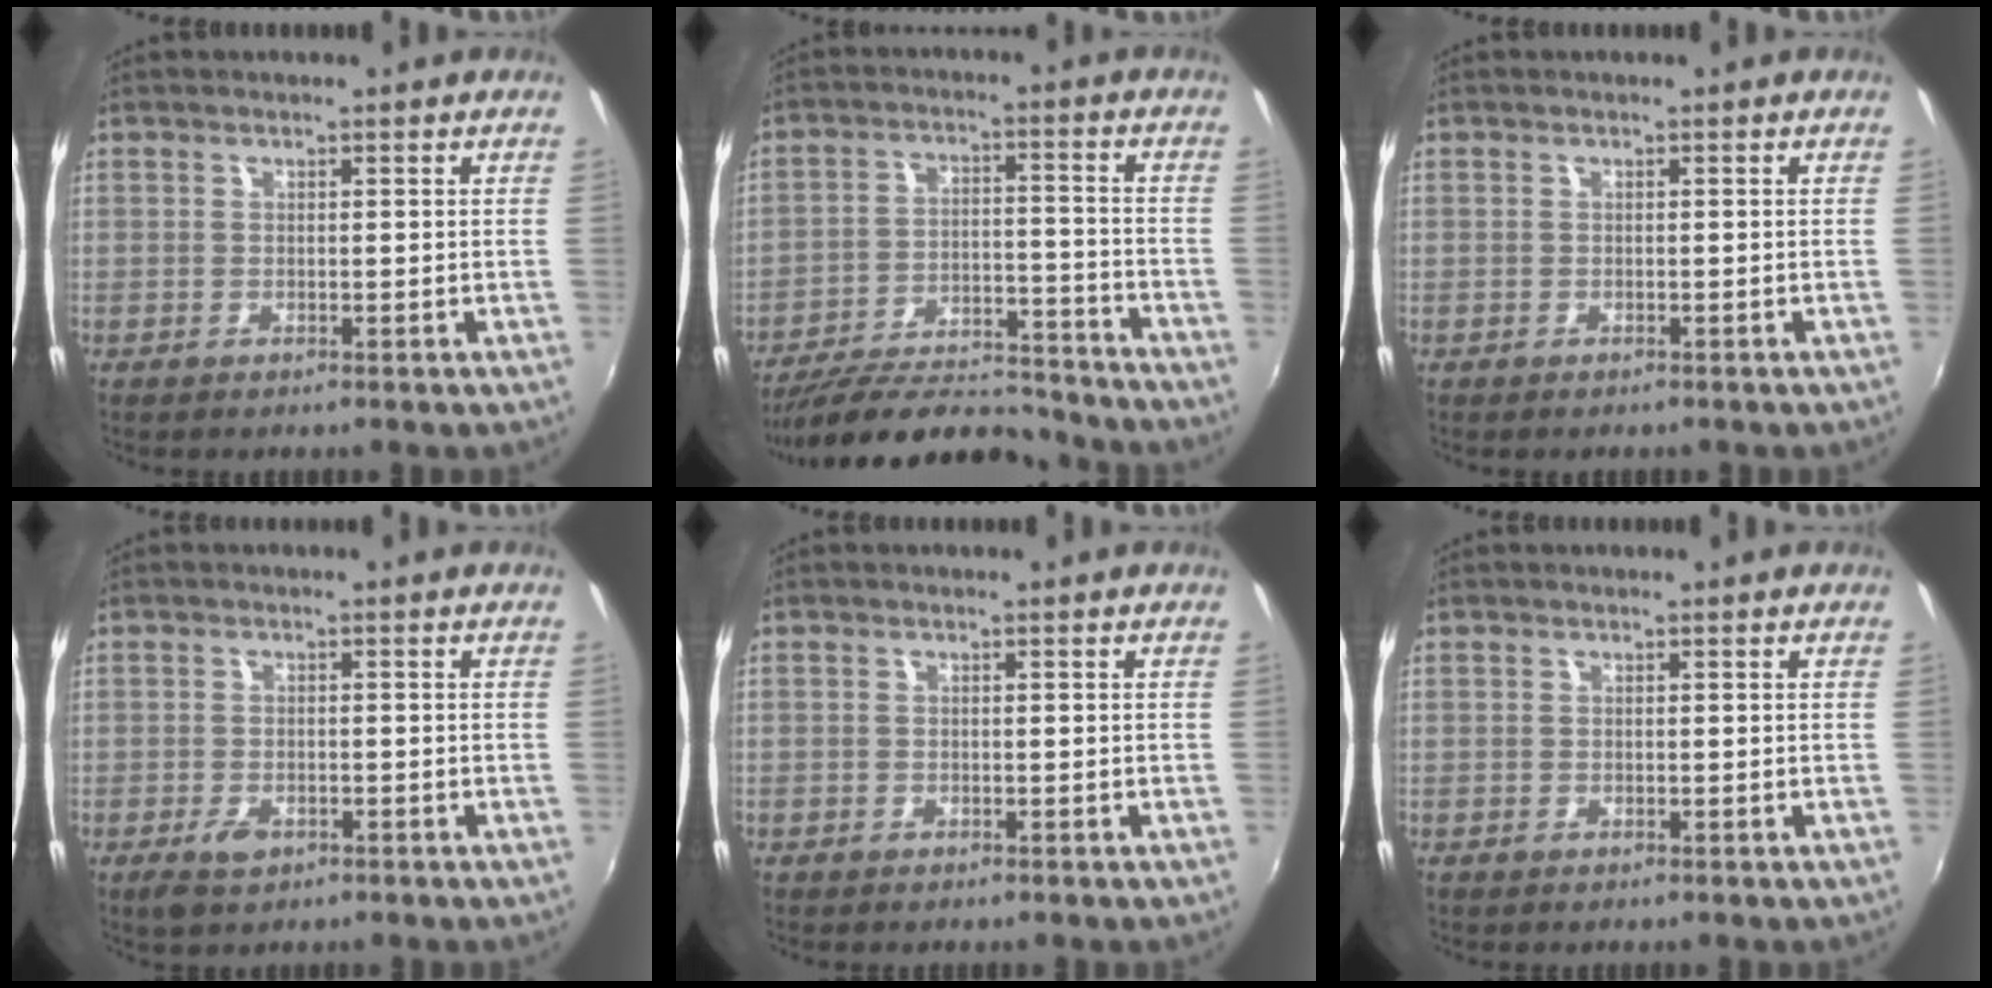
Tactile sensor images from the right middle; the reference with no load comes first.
{"total": 18.7, "force": [-16.9, 4.4, 6.6], "torque": [-0.132, 0.000, -0.246]}
{"total": 0.5, "force": [-0.5, 0.2, 0.1], "torque": [-0.002, -0.001, -0.007]}
{"total": 3.5, "force": [-2.1, 1.9, 2.1], "torque": [-0.047, -0.008, -0.036]}
{"total": 0.7, "force": [-0.5, 0.5, 0.0], "torque": [-0.003, 0.002, -0.009]}
{"total": 0.0}